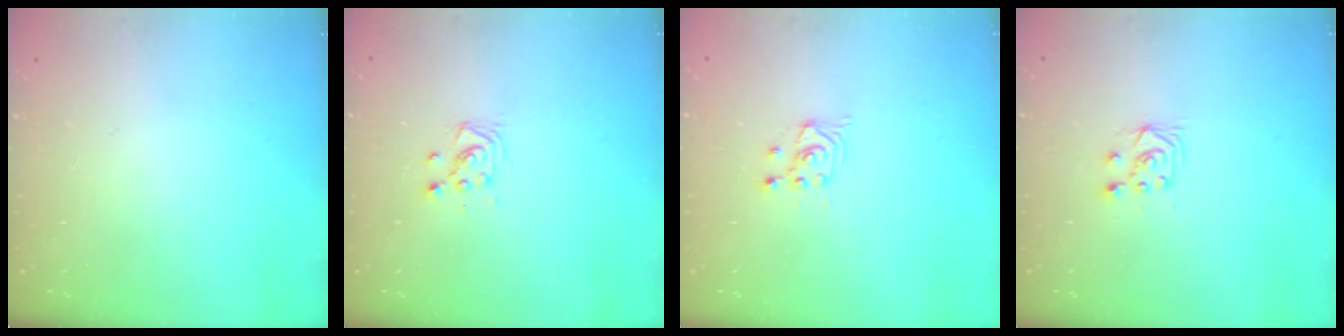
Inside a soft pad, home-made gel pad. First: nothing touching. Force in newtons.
{"total": 4.0, "press": 4.0, "slide": 0.4}
{"total": 2.6, "press": 2.6, "slide": 0.1}
{"total": 6.3, "press": 6.3, "slide": 0.7}